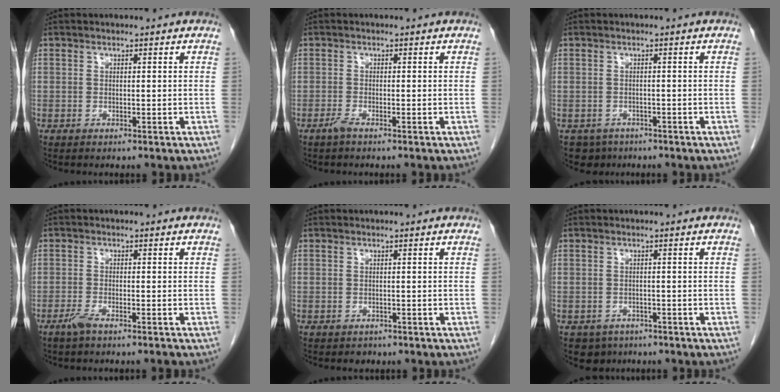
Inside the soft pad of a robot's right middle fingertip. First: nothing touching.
{"total": 1.3, "force": [-1.0, 0.0, 0.8], "torque": [-0.021, -0.002, -0.023]}
{"total": 3.1, "force": [-2.3, 2.2, -0.1], "torque": [-0.001, 0.002, -0.035]}
{"total": 2.3, "force": [-1.8, 0.0, 1.4], "torque": [-0.034, -0.004, -0.040]}
{"total": 1.0, "force": [-0.7, 0.6, 0.0], "torque": [-0.007, 0.000, -0.009]}
{"total": 3.3, "force": [-2.2, 2.4, 0.2], "torque": [-0.006, 0.003, -0.032]}